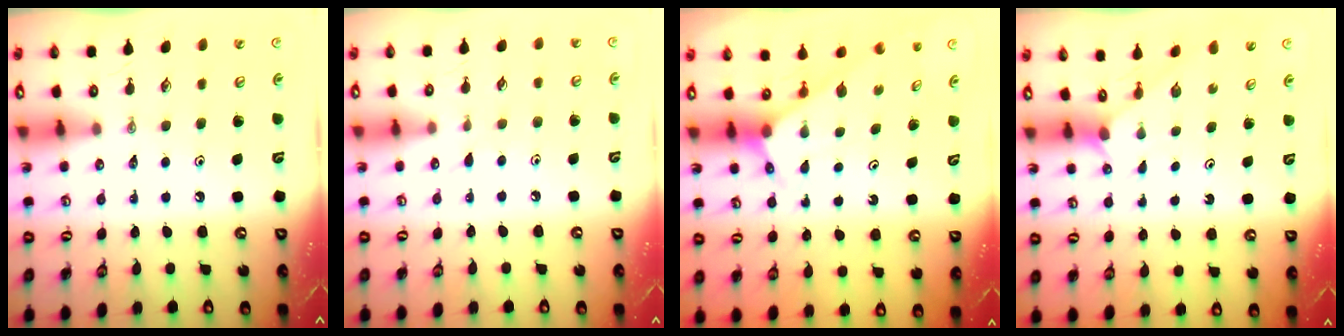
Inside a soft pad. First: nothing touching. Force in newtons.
{"total": 3.9, "press": 3.9, "slide": 0.4}
{"total": 2.9, "press": 2.9, "slide": 0.2}
{"total": 0.9, "press": 0.9, "slide": 0.1}